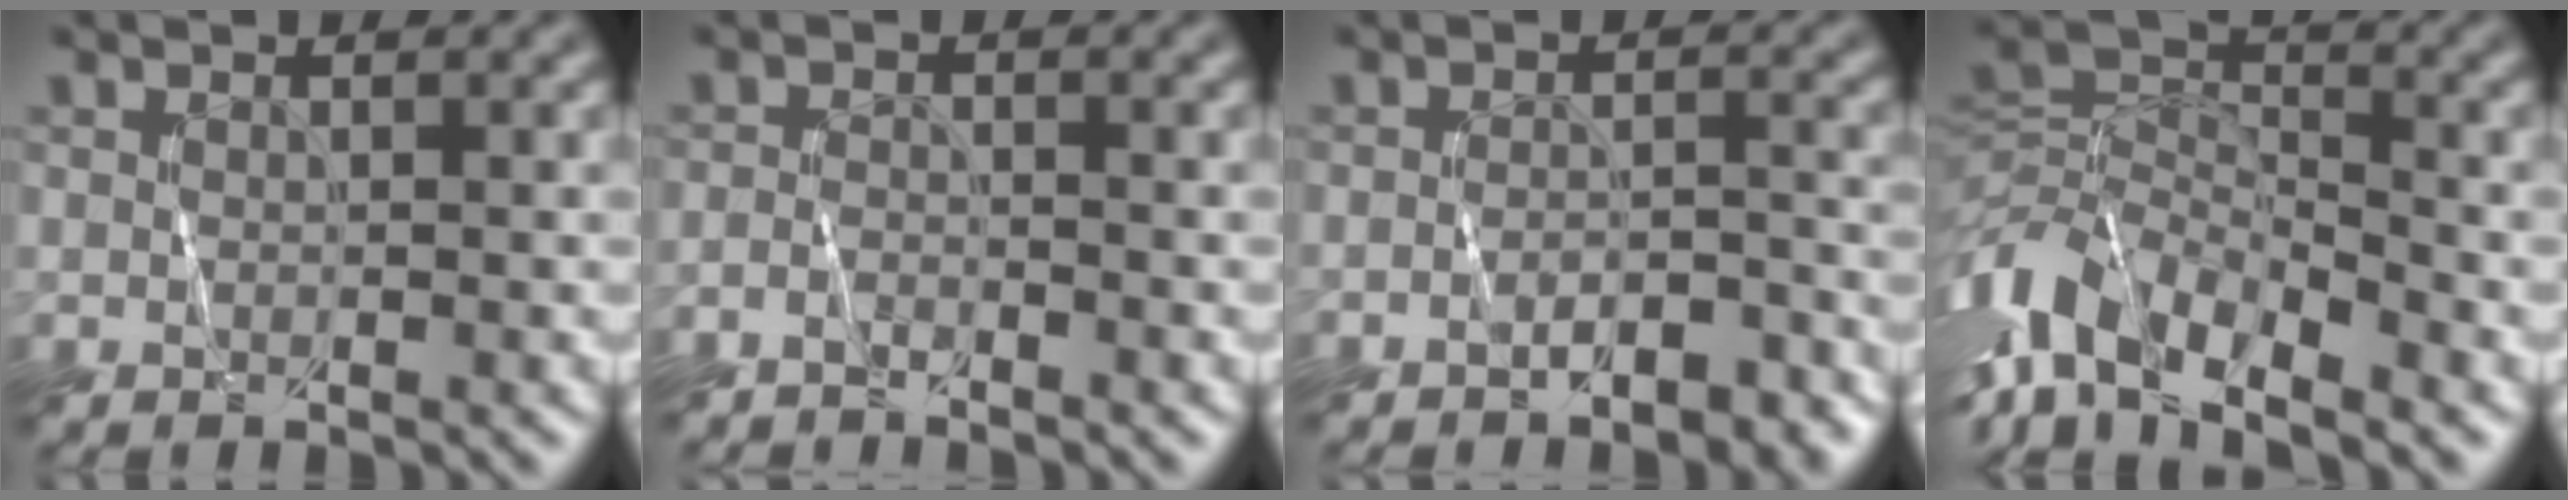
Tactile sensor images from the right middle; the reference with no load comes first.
{"total": 1.6, "force": [-1.6, -0.1, 0.0], "torque": [-0.001, -0.004, -0.038]}
{"total": 2.9, "force": [-2.4, 0.8, 1.4], "torque": [-0.018, 0.006, -0.037]}
{"total": 8.5, "force": [-5.5, 3.9, 5.2], "torque": [-0.098, -0.002, -0.118]}